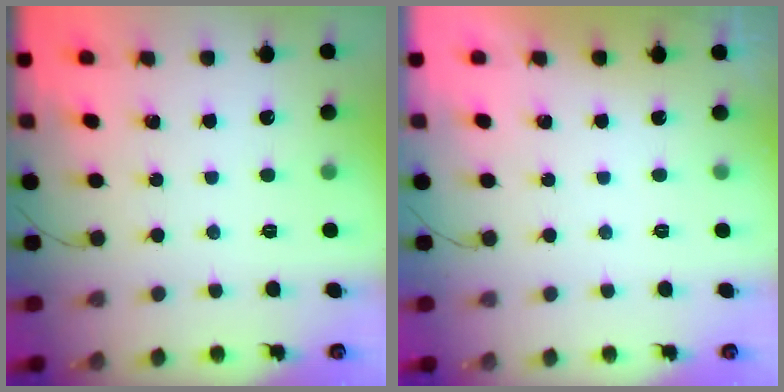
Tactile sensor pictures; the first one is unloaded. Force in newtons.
{"total": 0.0}